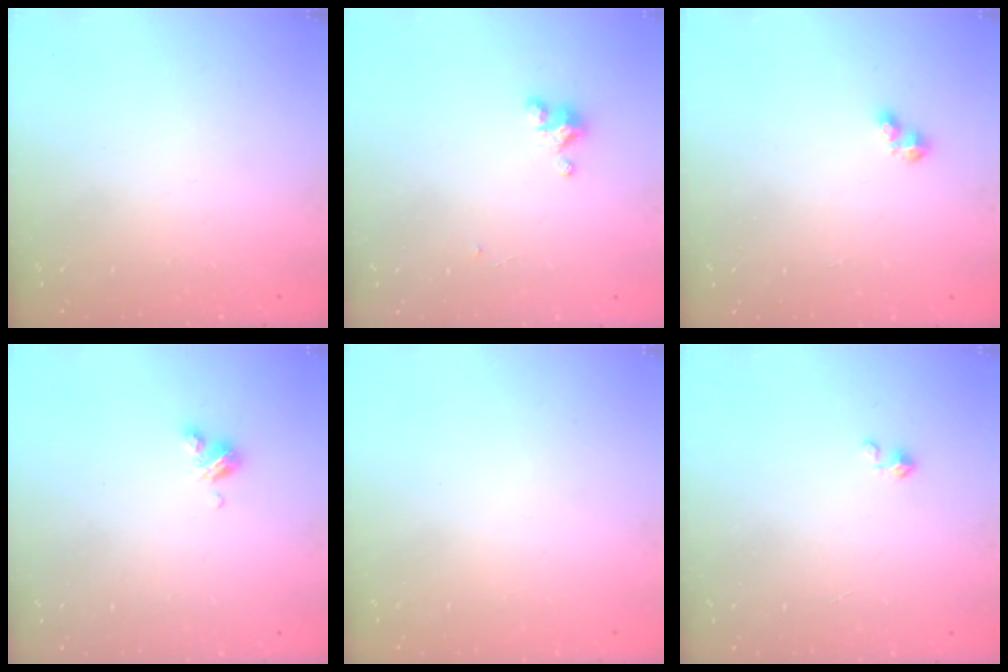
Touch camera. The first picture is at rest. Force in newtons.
{"total": 2.7, "press": 2.7, "slide": 0.3}
{"total": 2.8, "press": 2.8, "slide": 0.4}
{"total": 4.0, "press": 4.0, "slide": 0.3}
{"total": 0.0}
{"total": 2.3, "press": 2.2, "slide": 0.3}